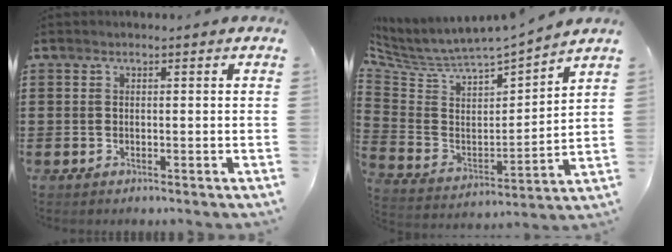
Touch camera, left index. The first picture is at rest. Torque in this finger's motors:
{"motor_torque": [1.09, 1.05, 0.06, 0.10]}